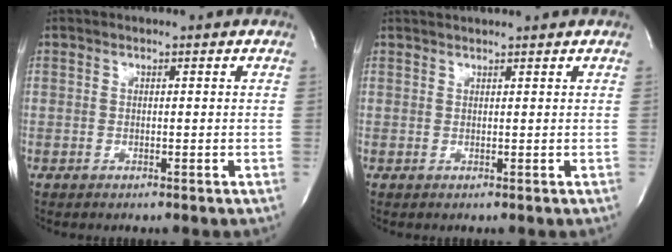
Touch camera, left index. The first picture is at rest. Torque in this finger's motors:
{"motor_torque": [0.36, -0.71, 0.03, 0.01]}